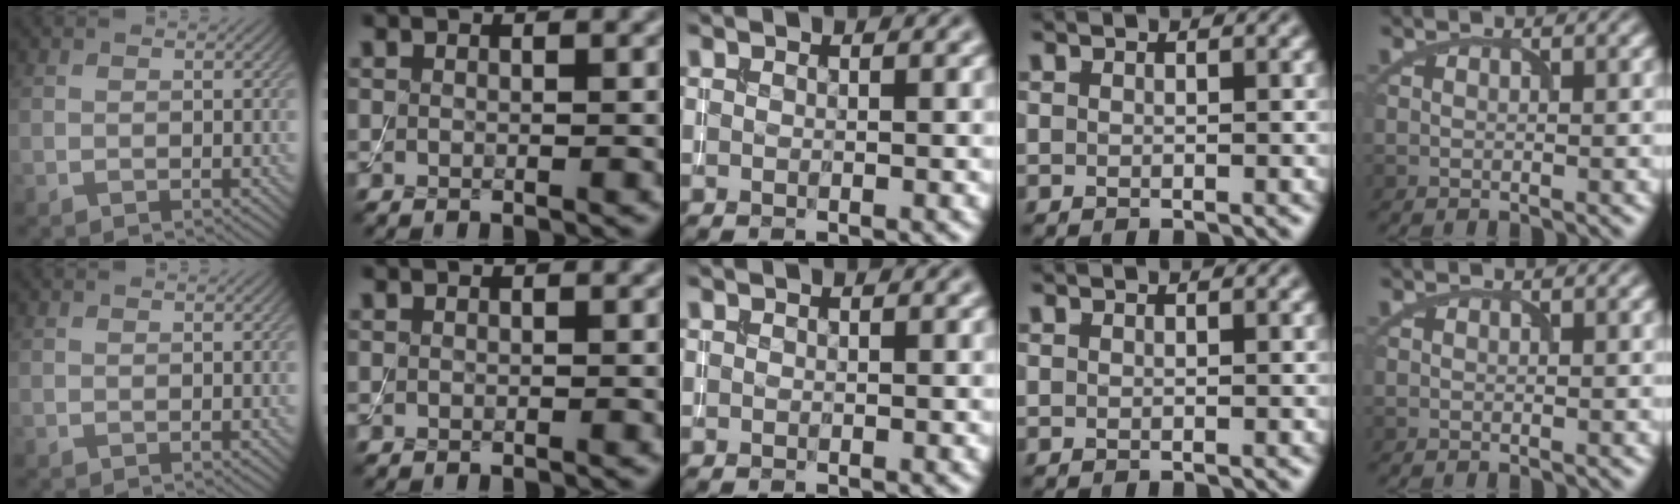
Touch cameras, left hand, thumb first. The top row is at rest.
{}